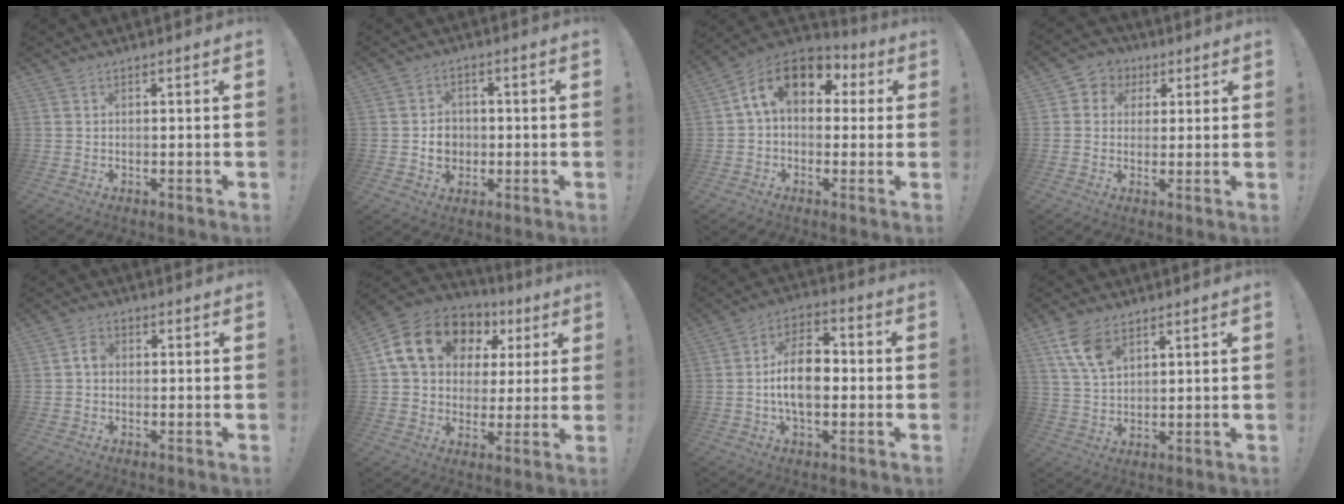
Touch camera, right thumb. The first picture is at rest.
{"total": 6.3, "force": [-0.6, 5.6, 2.8], "torque": [-0.027, 0.009, -0.009]}
{"total": 14.8, "force": [4.1, 9.9, 10.3], "torque": [-0.162, 0.009, 0.076]}
{"total": 5.6, "force": [0.6, 5.5, 1.3], "torque": [-0.015, 0.003, 0.014]}
{"total": 3.0, "force": [-0.2, 2.3, 2.0], "torque": [-0.035, 0.011, -0.006]}
{"total": 18.7, "force": [7.8, 13.7, 10.1], "torque": [-0.164, -0.020, 0.158]}
{"total": 12.8, "force": [-1.7, 7.4, 10.3], "torque": [-0.191, 0.013, -0.031]}
{"total": 9.4, "force": [5.3, 5.3, 5.7], "torque": [-0.110, -0.016, 0.102]}